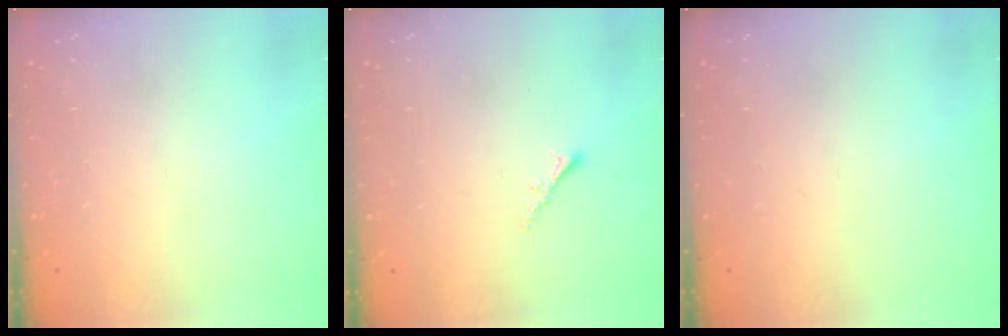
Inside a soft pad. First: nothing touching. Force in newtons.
{"total": 1.2, "press": 1.1, "slide": 0.4}
{"total": 0.0}